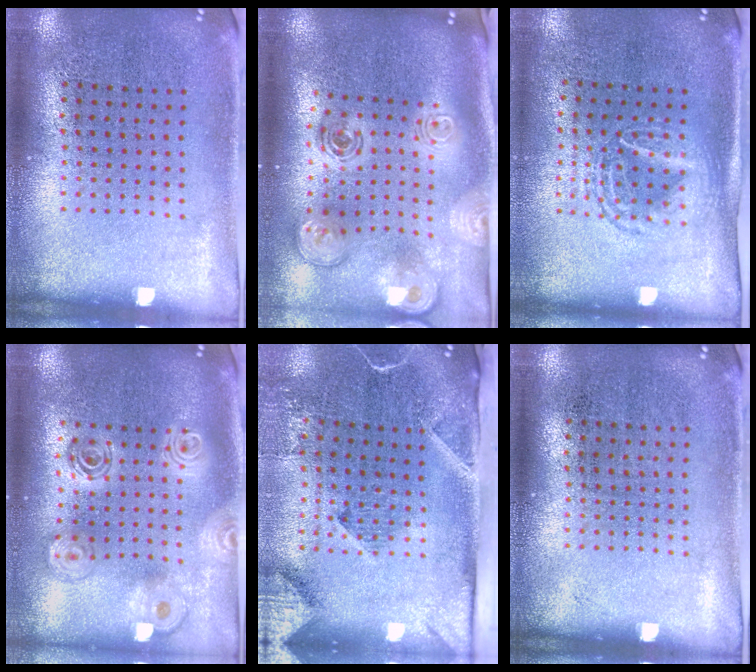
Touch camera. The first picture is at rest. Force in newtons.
{"total": 3.1, "press": 2.1, "slide": 2.3}
{"total": 1.5, "press": 1.3, "slide": 0.7}
{"total": 2.1, "press": 1.7, "slide": 1.2}
{"total": 3.0, "press": 2.1, "slide": 2.1}
{"total": 0.0}